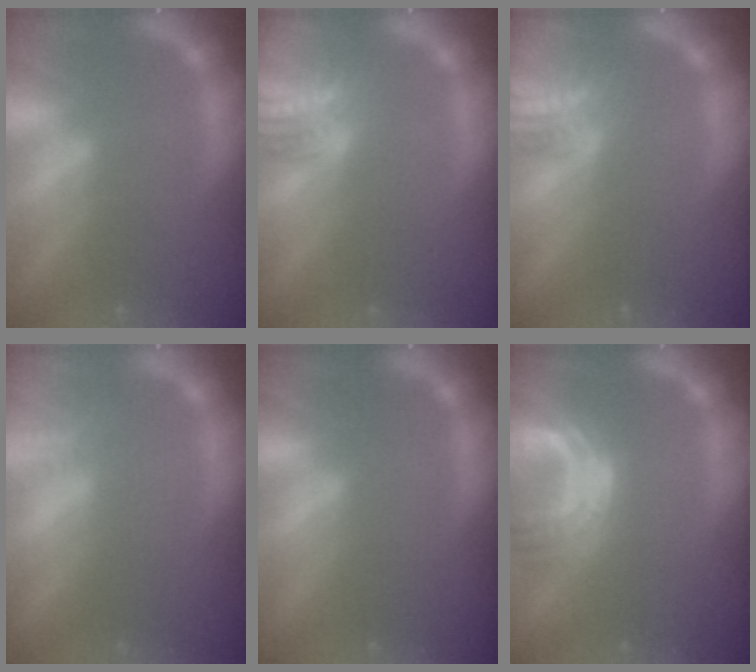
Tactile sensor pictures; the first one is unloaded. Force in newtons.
{"total": 8.1}
{"total": 6.6}
{"total": 1.5}
{"total": 0.0}
{"total": 7.6}